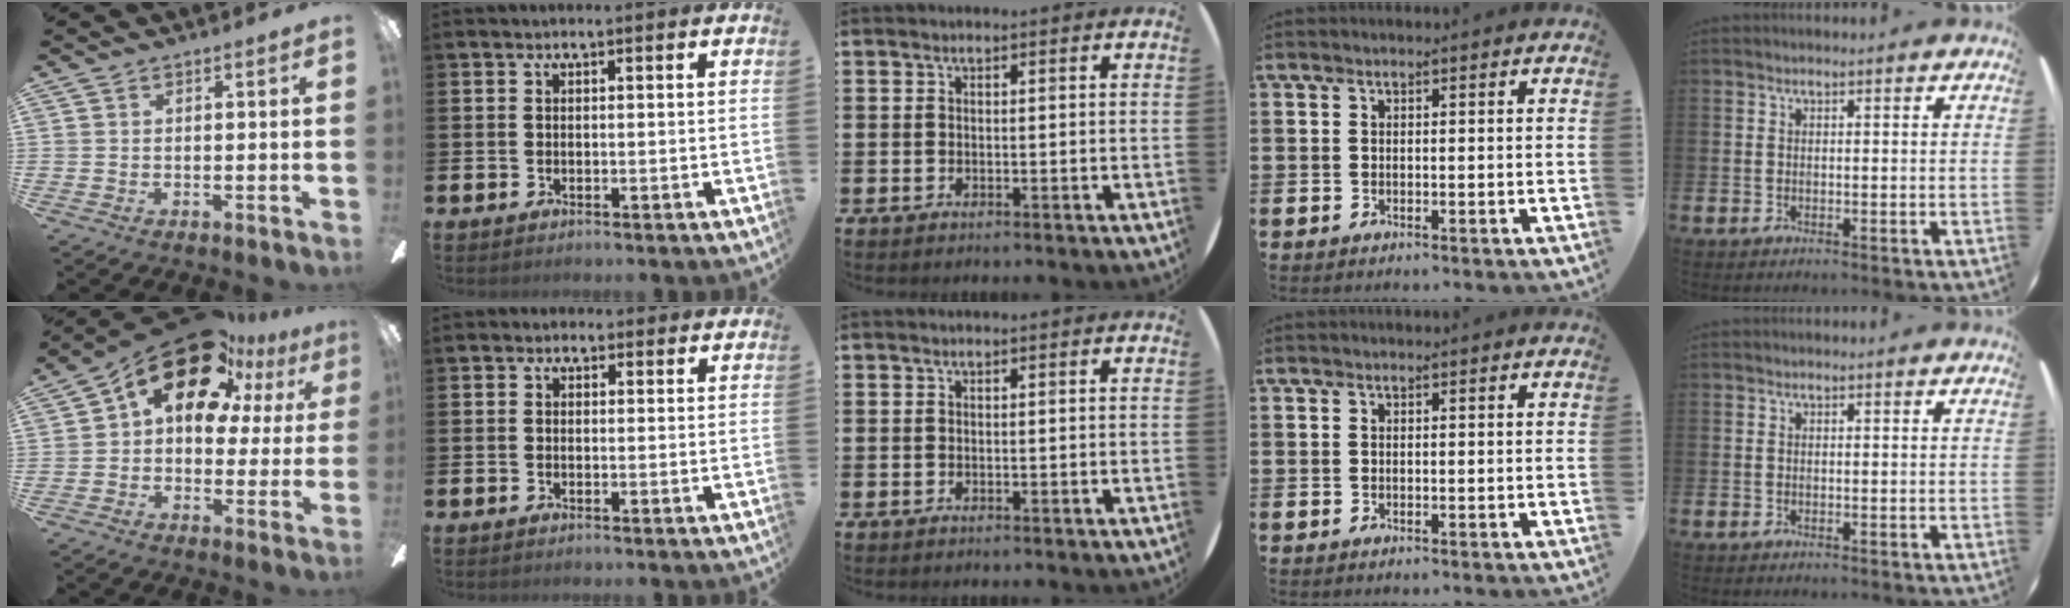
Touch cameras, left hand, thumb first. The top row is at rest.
{"thumb": {"total": 17.2, "force": [10.6, 8.8, 10.3], "torque": [-0.170, -0.067, 0.182]}, "index": {"total": 1.0, "force": [0.5, 0.9, 0.1], "torque": [0.001, 0.007, 0.007]}}